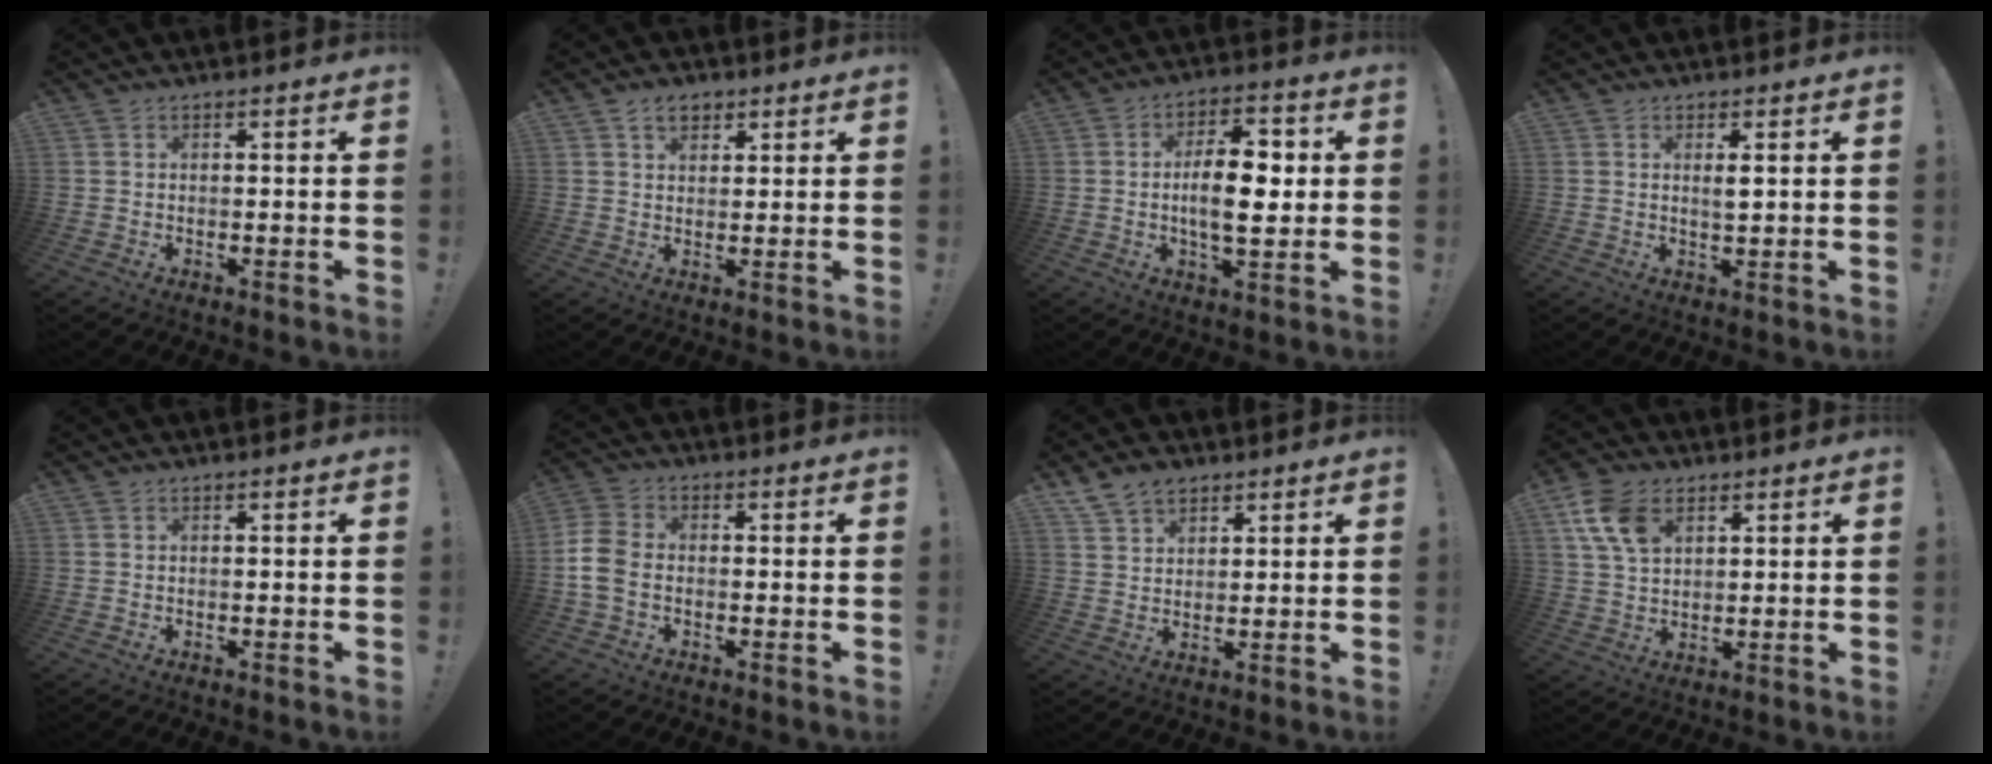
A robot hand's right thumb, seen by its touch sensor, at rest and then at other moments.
{"total": 4.7, "force": [2.8, 3.0, 2.4], "torque": [-0.032, -0.007, 0.049]}
{"total": 13.3, "force": [-0.2, 6.4, 11.6], "torque": [-0.179, 0.004, -0.008]}
{"total": 2.4, "force": [0.8, 0.6, 2.2], "torque": [-0.035, -0.008, 0.010]}
{"total": 0.0}
{"total": 8.2, "force": [-1.7, 5.8, 5.5], "torque": [-0.130, 0.008, -0.028]}
{"total": 6.6, "force": [4.8, 4.2, 1.9], "torque": [-0.039, -0.020, 0.094]}
{"total": 10.4, "force": [4.8, 6.6, 6.4], "torque": [-0.127, -0.011, 0.091]}